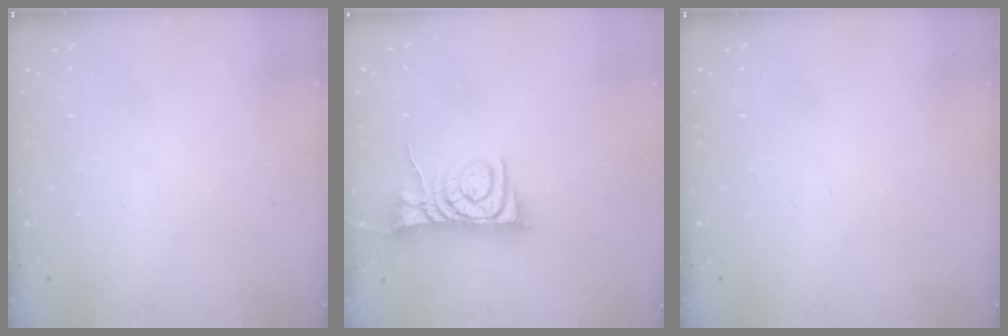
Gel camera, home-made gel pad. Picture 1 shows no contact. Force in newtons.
{"total": 9.1, "press": 9.1, "slide": 0.5}
{"total": 0.0}